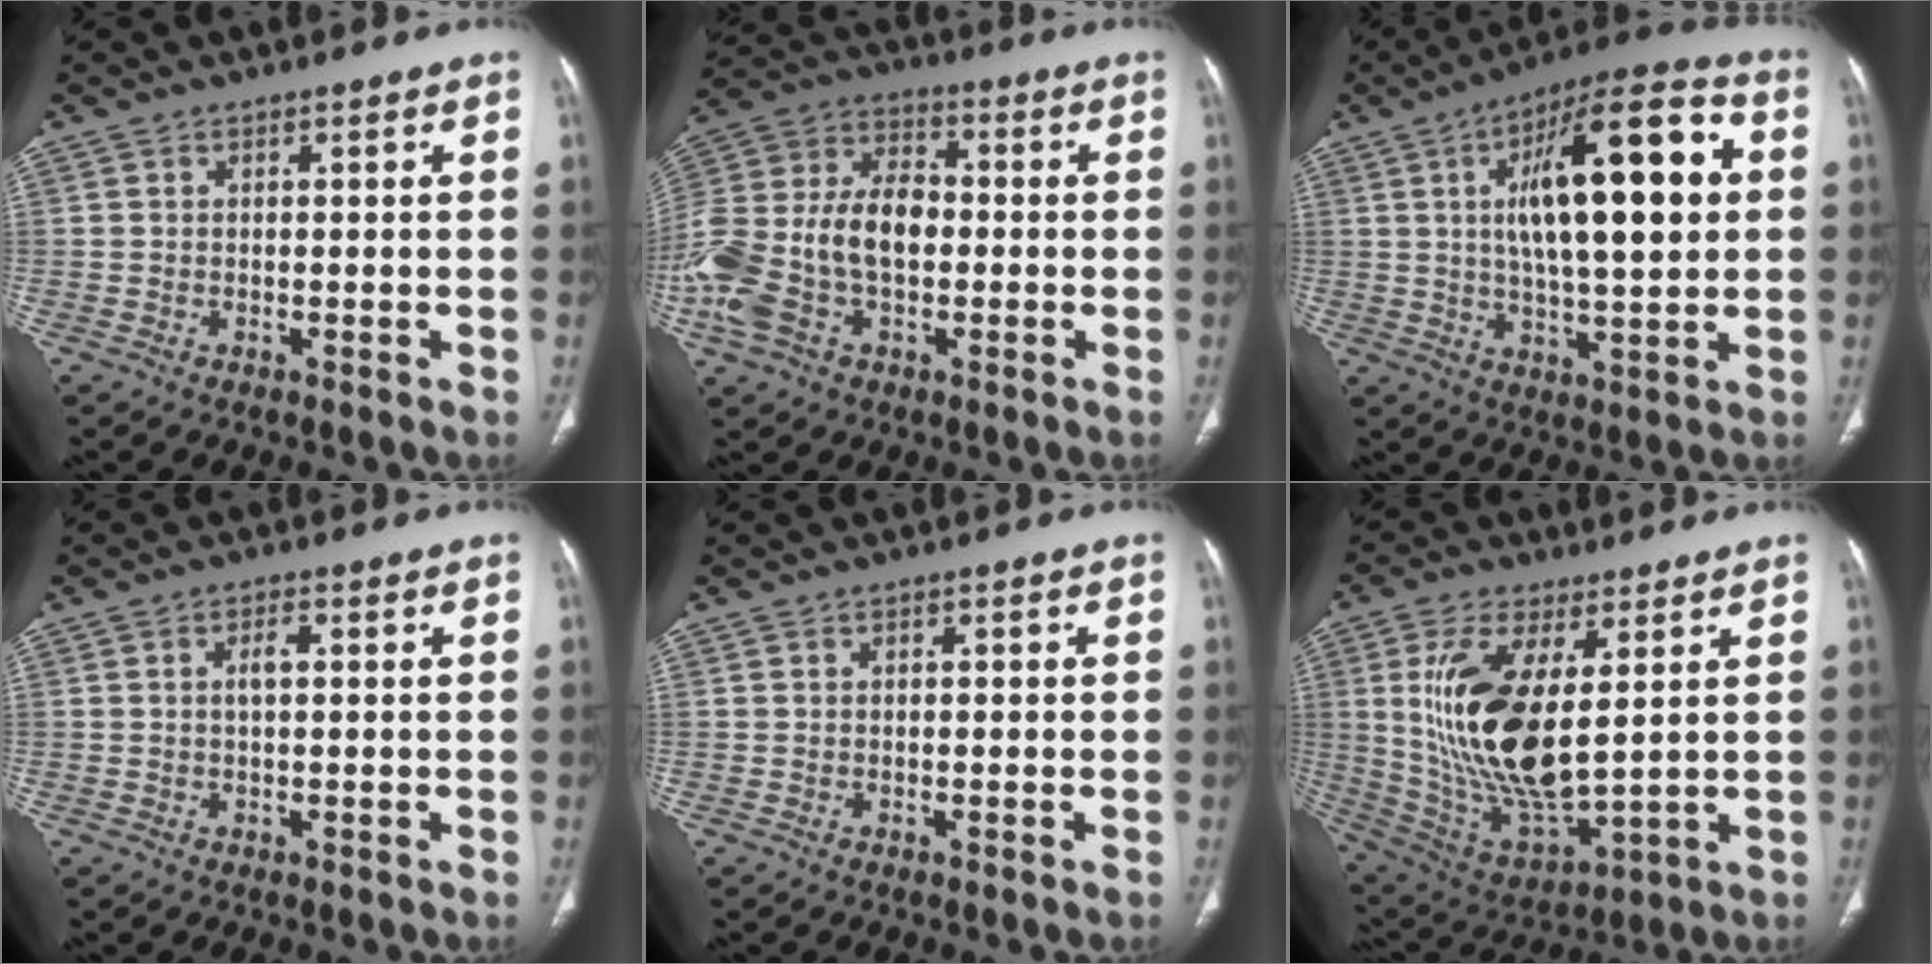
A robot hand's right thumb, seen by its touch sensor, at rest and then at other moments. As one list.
[{"total": 20.2, "force": [-3.1, 12.8, 15.3], "torque": [-0.343, 0.032, -0.058]}, {"total": 22.1, "force": [4.1, 7.5, 20.3], "torque": [-0.301, 0.015, 0.059]}, {"total": 2.2, "force": [0.2, 0.8, 2.0], "torque": [-0.042, 0.004, 0.004]}, {"total": 0.7, "force": [0.0, 0.3, 0.6], "torque": [-0.013, 0.001, 0.002]}, {"total": 19.6, "force": [3.6, 8.5, 17.3], "torque": [-0.341, -0.027, 0.084]}]